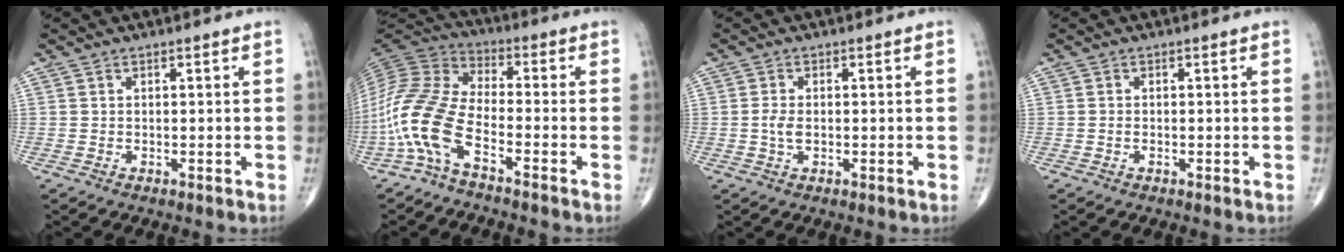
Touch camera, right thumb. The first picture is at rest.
{"total": 12.8, "force": [-6.1, 4.8, 10.2], "torque": [-0.237, 0.047, -0.133]}
{"total": 2.5, "force": [-0.2, 1.3, 2.1], "torque": [-0.047, 0.000, -0.007]}
{"total": 0.6, "force": [-0.2, 0.3, 0.4], "torque": [-0.011, 0.001, -0.005]}